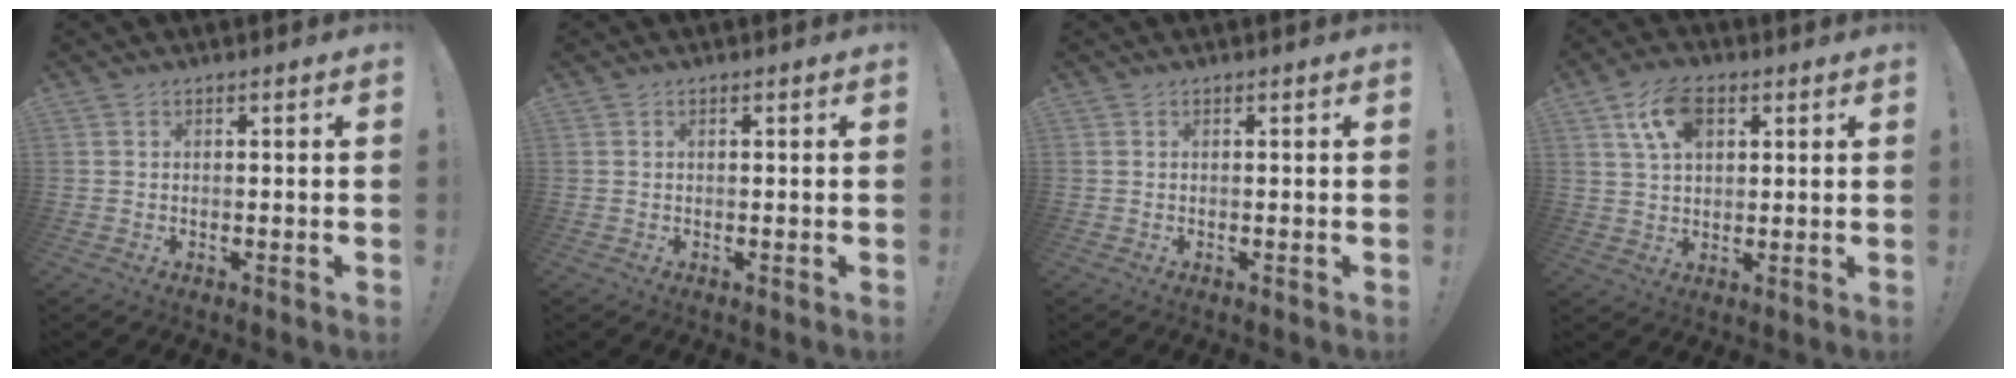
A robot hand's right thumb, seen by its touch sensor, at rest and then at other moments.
{"total": 0.0}
{"total": 0.0}
{"total": 10.1, "force": [4.4, 6.0, 6.9], "torque": [-0.116, 0.000, 0.084]}